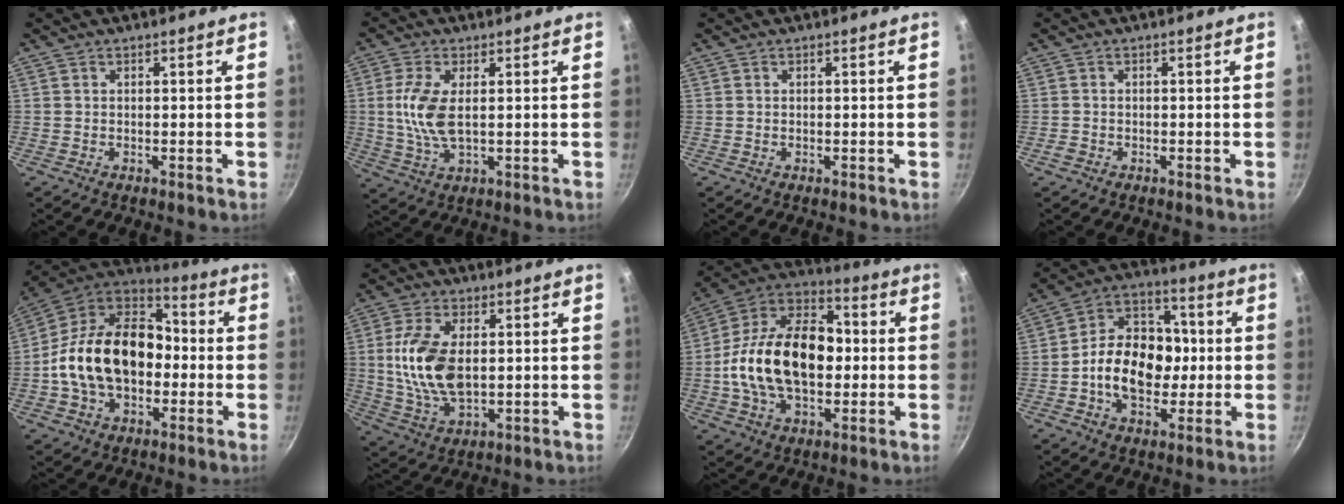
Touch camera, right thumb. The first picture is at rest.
{"total": 8.3, "force": [0.8, 3.6, 7.4], "torque": [-0.160, -0.002, 0.016]}
{"total": 0.0}
{"total": 1.1, "force": [-0.6, 0.9, 0.4], "torque": [-0.010, 0.004, -0.011]}
{"total": 21.7, "force": [-2.4, 15.0, 15.4], "torque": [-0.241, 0.052, -0.053]}
{"total": 13.5, "force": [1.1, 7.4, 11.2], "torque": [-0.215, -0.005, 0.024]}
{"total": 22.7, "force": [-1.0, 14.4, 17.6], "torque": [-0.281, 0.041, -0.033]}
{"total": 16.5, "force": [-1.7, 11.9, 11.3], "torque": [-0.145, 0.035, -0.045]}